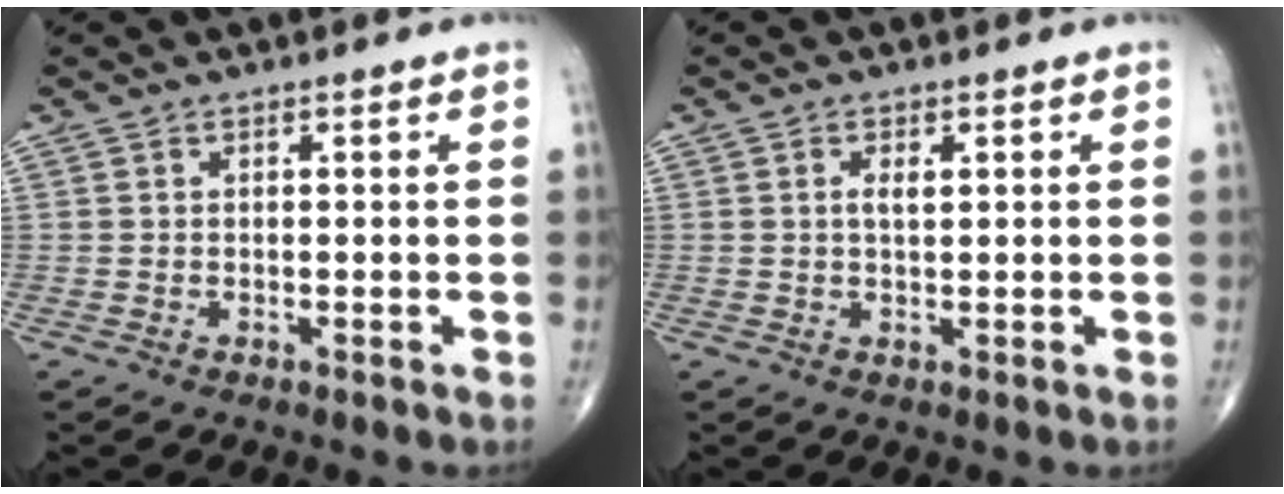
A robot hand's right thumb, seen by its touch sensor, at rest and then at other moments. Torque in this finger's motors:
{"motor_torque": [-0.03, 0.02, 0.08, 0.07, 0.01]}